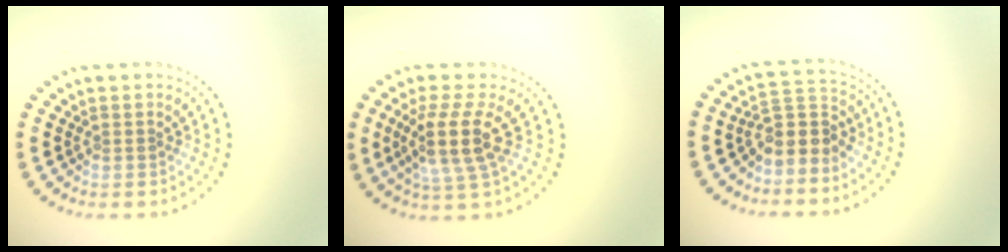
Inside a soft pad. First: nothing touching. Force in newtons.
{"total": 4.3, "press": 3.5, "slide": 2.5}
{"total": 3.2, "press": 2.4, "slide": 2.0}